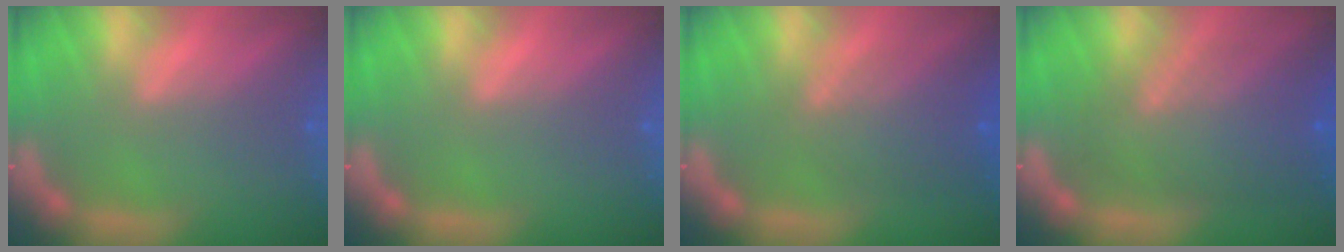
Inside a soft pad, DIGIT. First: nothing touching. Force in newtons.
{"total": 0.0}
{"total": 5.1}
{"total": 8.0}